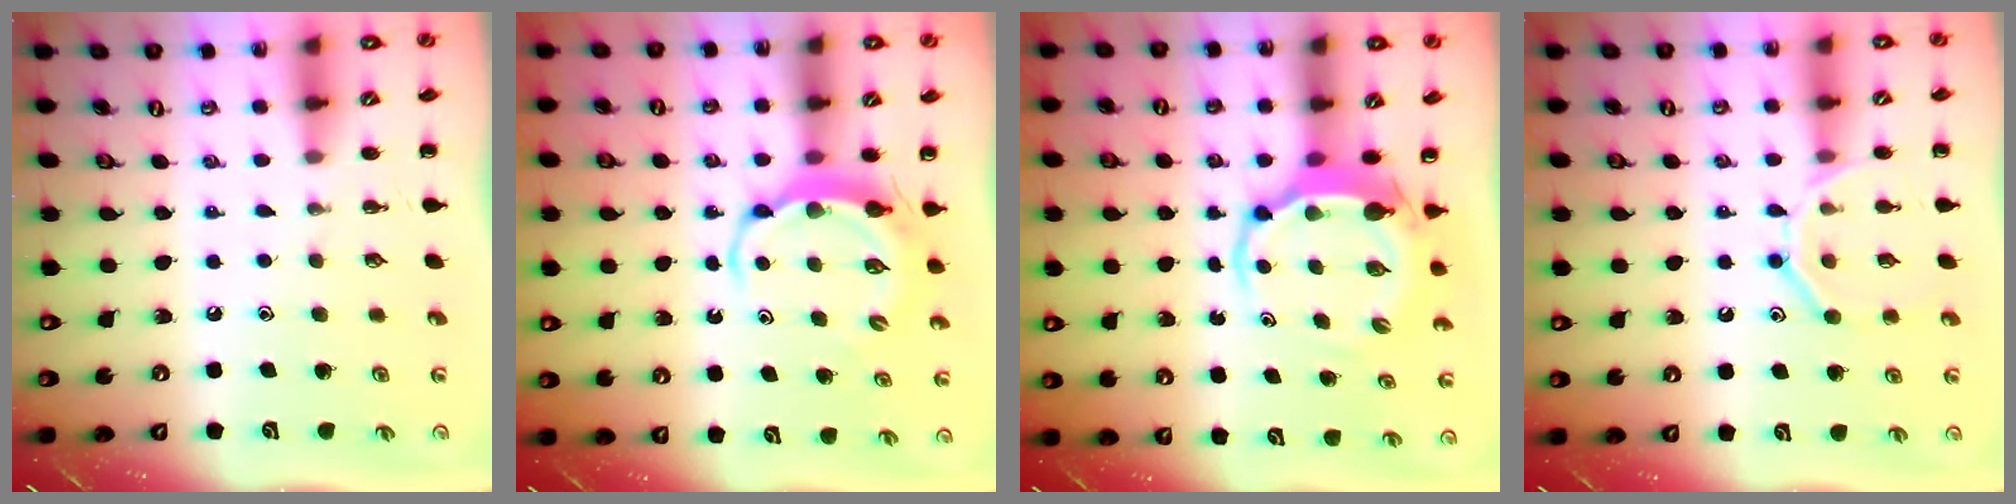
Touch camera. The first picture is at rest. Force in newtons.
{"total": 5.4, "press": 5.3, "slide": 0.5}
{"total": 5.3, "press": 5.2, "slide": 1.3}
{"total": 11.6, "press": 11.5, "slide": 1.4}